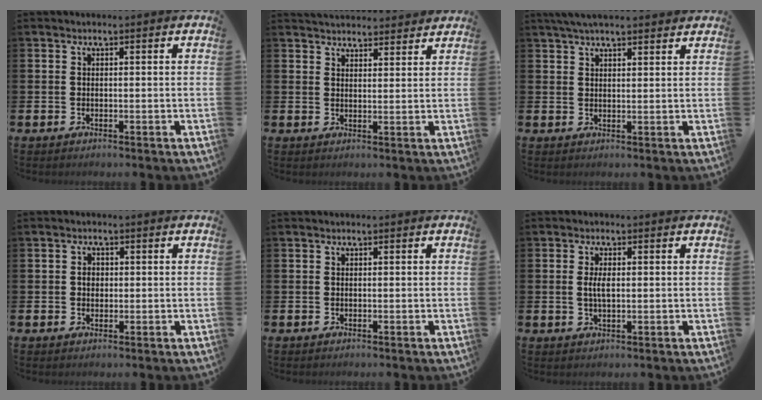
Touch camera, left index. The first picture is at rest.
{"total": 3.7, "force": [3.7, 0.7, 0.1], "torque": [-0.007, -0.017, 0.068]}
{"total": 4.2, "force": [3.7, 0.7, 1.8], "torque": [-0.040, -0.005, 0.068]}
{"total": 1.5, "force": [0.2, 1.3, 0.7], "torque": [0.007, 0.000, -0.003]}
{"total": 0.0}
{"total": 2.7, "force": [0.3, 1.1, 2.4], "torque": [-0.035, 0.000, 0.000]}